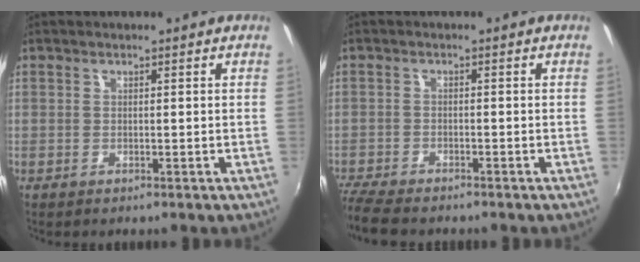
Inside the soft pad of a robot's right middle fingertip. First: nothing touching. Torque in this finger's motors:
{"motor_torque": [0.61, -0.61, 0.08, 0.06]}